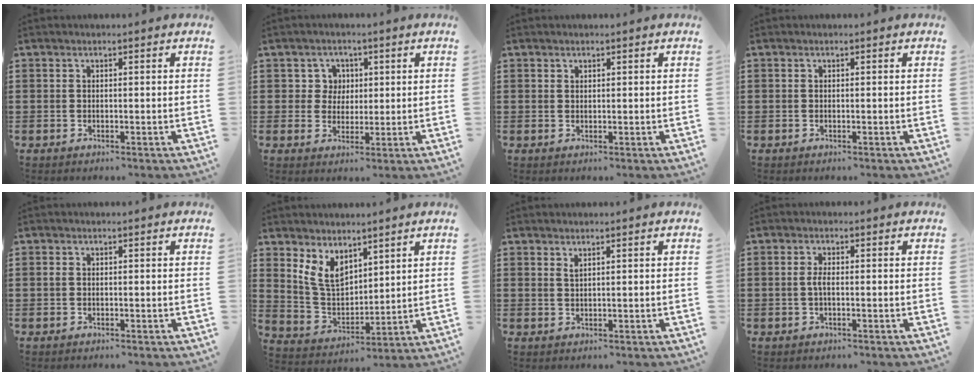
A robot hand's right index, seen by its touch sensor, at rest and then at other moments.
{"total": 4.0, "force": [1.1, 3.7, 1.1], "torque": [-0.032, 0.010, 0.016]}
{"total": 0.7, "force": [0.6, 0.4, 0.1], "torque": [-0.004, 0.001, 0.012]}
{"total": 0.0}
{"total": 0.5, "force": [0.0, 0.4, 0.3], "torque": [-0.009, 0.002, -0.001]}
{"total": 6.8, "force": [4.5, 3.8, 3.4], "torque": [-0.094, -0.010, 0.083]}
{"total": 1.1, "force": [0.8, 0.2, 0.6], "torque": [-0.015, 0.001, 0.015]}
{"total": 1.8, "force": [-0.3, 0.5, 1.7], "torque": [-0.048, -0.005, -0.011]}